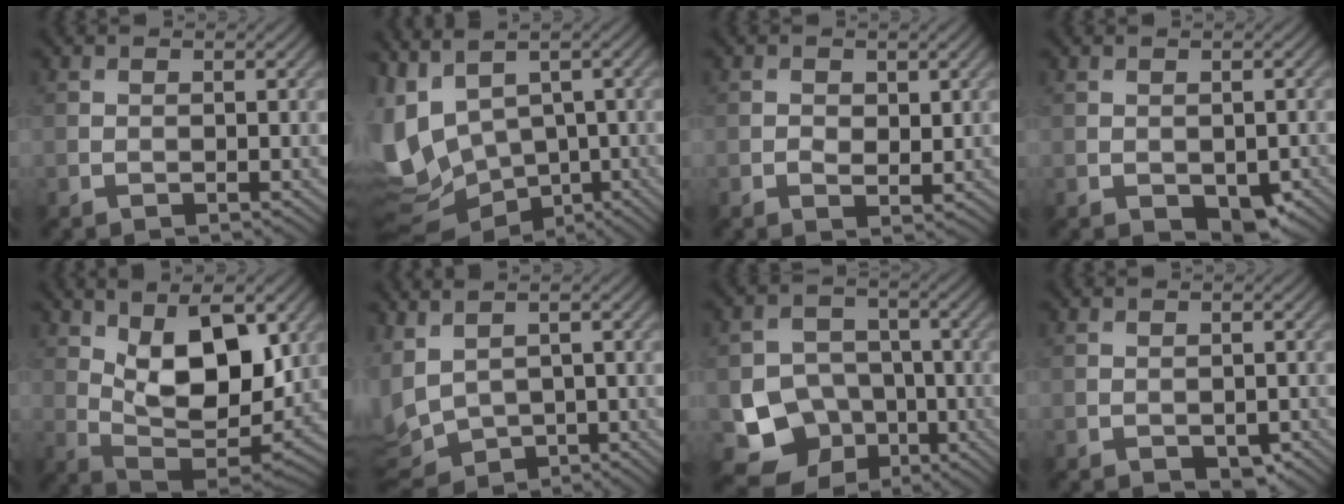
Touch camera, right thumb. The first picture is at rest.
{"total": 10.6, "force": [-0.6, 7.6, 7.3], "torque": [-0.205, -0.026, 0.038]}
{"total": 1.6, "force": [0.5, 1.2, 1.0], "torque": [-0.021, -0.008, 0.010]}
{"total": 4.1, "force": [-1.6, 2.5, 2.8], "torque": [-0.043, -0.018, -0.016]}
{"total": 13.6, "force": [4.5, 6.6, 11.0], "torque": [-0.188, 0.000, 0.079]}
{"total": 7.9, "force": [0.0, 5.4, 5.7], "torque": [-0.178, -0.024, 0.013]}
{"total": 9.6, "force": [-4.2, 7.6, 3.9], "torque": [-0.080, -0.032, -0.081]}
{"total": 2.3, "force": [-1.0, 1.4, 1.5], "torque": [-0.025, -0.013, -0.008]}